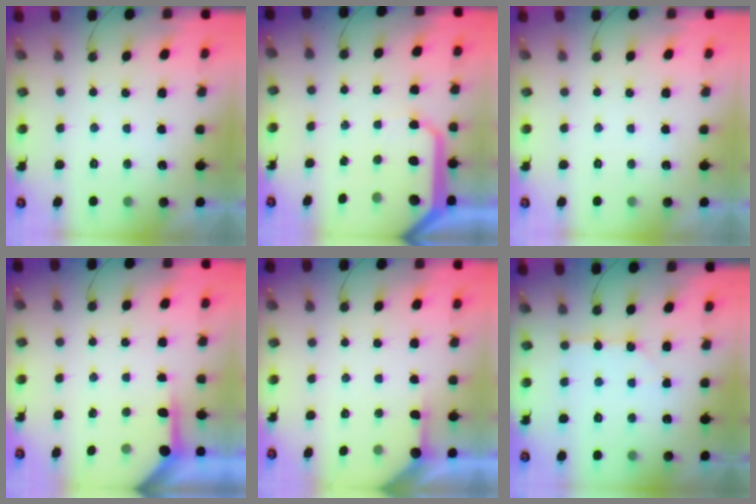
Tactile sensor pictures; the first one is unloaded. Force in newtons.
{"total": 10.3, "press": 10.3, "slide": 1.2}
{"total": 0.0}
{"total": 3.9, "press": 3.9, "slide": 0.3}
{"total": 2.6, "press": 2.6, "slide": 0.4}
{"total": 3.8, "press": 3.8, "slide": 0.6}